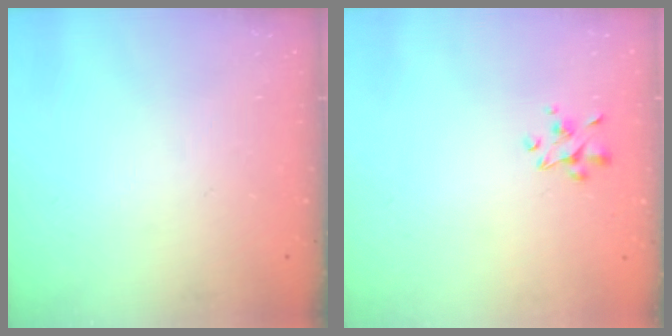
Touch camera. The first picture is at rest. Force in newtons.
{"total": 2.9, "press": 2.8, "slide": 0.9}